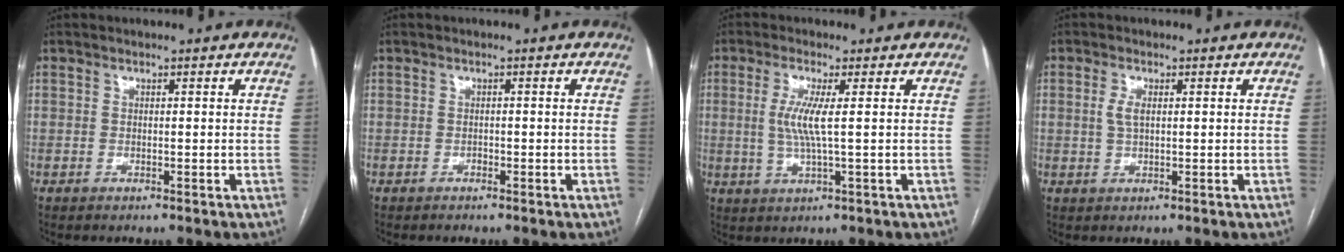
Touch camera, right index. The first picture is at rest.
{"total": 0.6, "force": [-0.5, 0.4, 0.1], "torque": [-0.004, 0.002, -0.009]}
{"total": 5.0, "force": [0.7, -0.2, 5.0], "torque": [-0.112, -0.008, 0.015]}
{"total": 2.4, "force": [0.5, 1.0, 2.2], "torque": [-0.048, 0.001, 0.012]}